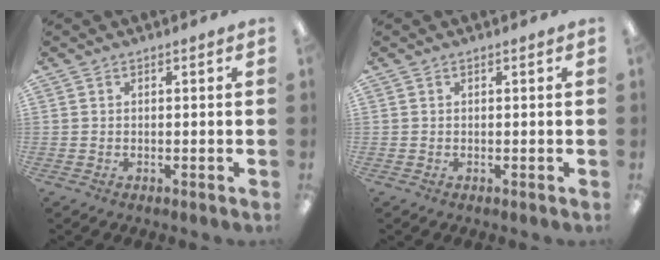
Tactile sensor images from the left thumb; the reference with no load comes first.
{"total": 0.0}